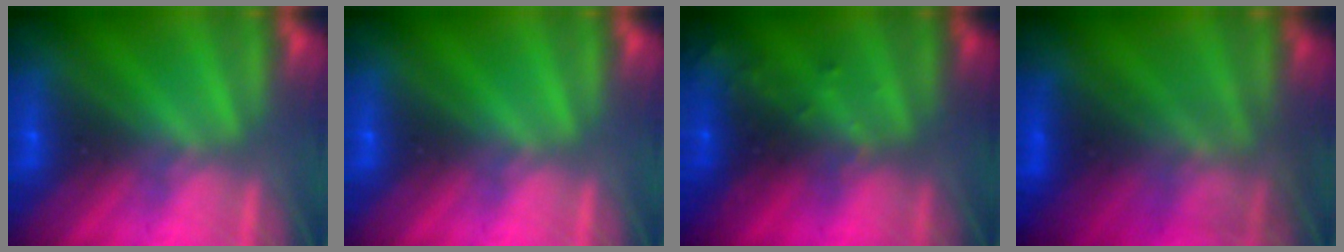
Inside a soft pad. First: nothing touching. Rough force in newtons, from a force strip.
{"total": 0.0}
{"total": 6.5}
{"total": 4.2}